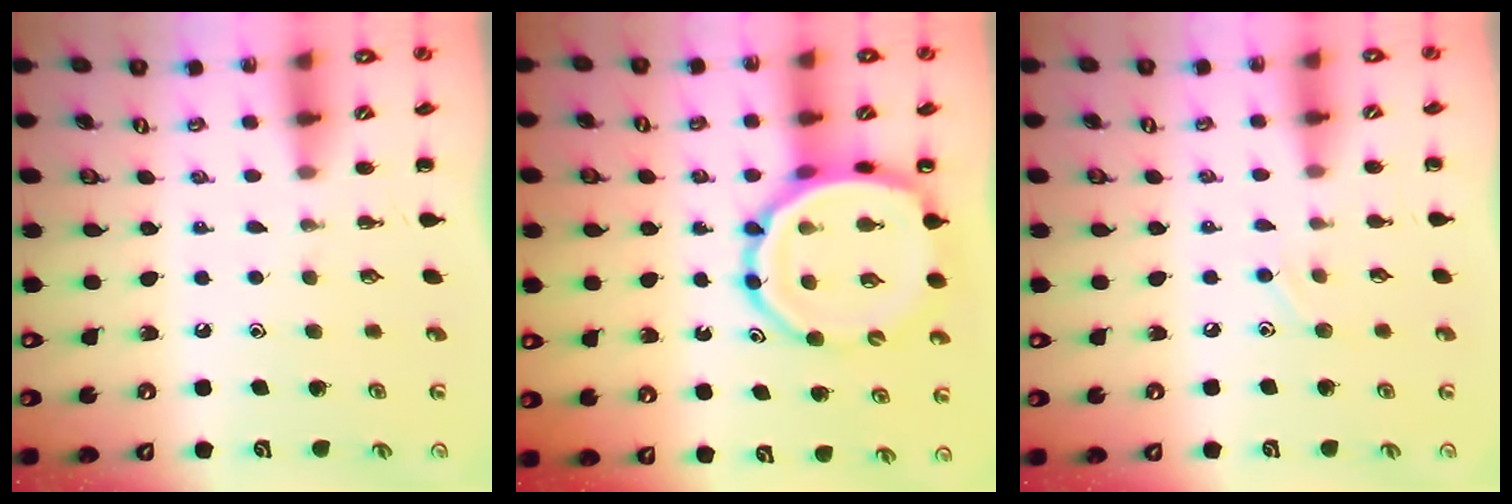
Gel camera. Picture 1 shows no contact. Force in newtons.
{"total": 13.5, "press": 13.0, "slide": 3.5}
{"total": 5.2, "press": 5.0, "slide": 1.6}